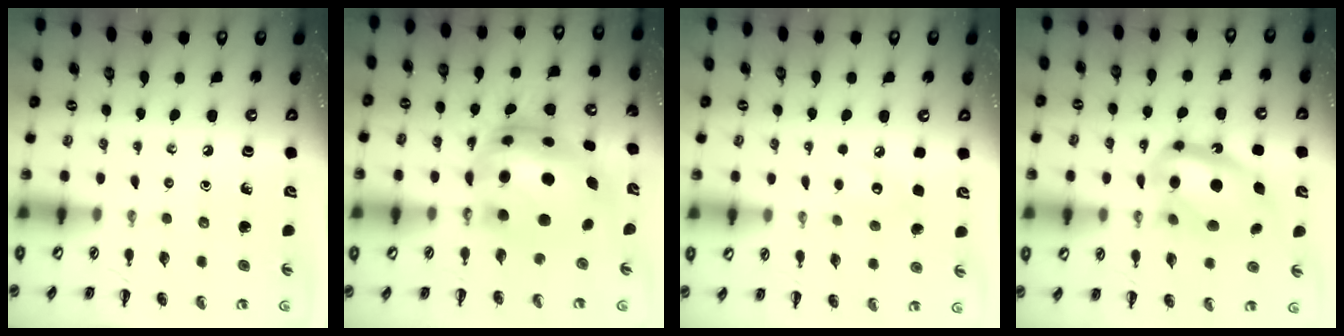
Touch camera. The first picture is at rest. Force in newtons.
{"total": 10.5, "press": 10.2, "slide": 2.7}
{"total": 6.2, "press": 5.9, "slide": 1.6}
{"total": 16.0, "press": 15.4, "slide": 4.4}